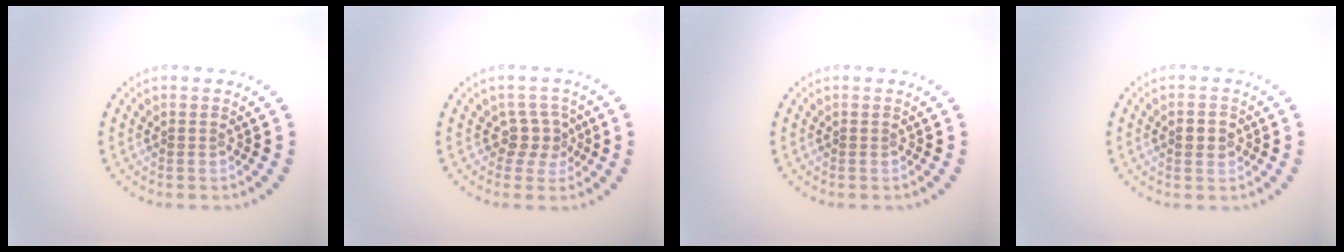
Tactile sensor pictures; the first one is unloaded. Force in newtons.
{"total": 2.3, "press": 1.7, "slide": 1.5}
{"total": 0.0}
{"total": 1.6, "press": 1.6, "slide": 0.1}